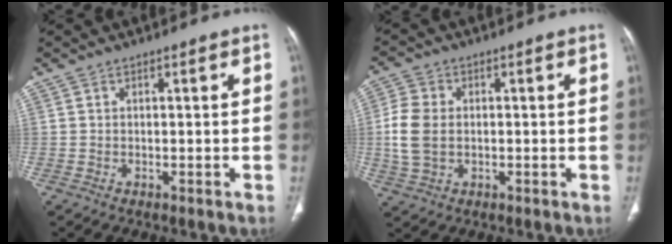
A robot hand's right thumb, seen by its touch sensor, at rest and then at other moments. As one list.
[{"total": 7.6, "force": [-0.3, 5.4, 5.4], "torque": [-0.126, 0.006, -0.005]}]